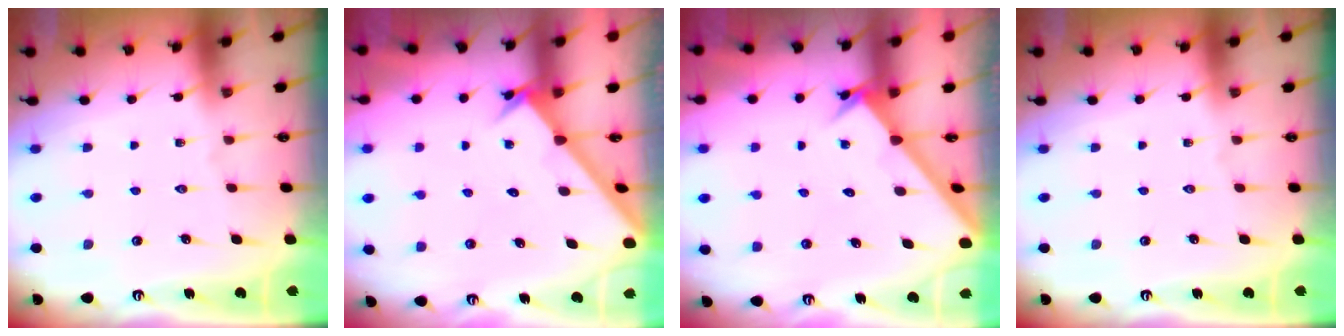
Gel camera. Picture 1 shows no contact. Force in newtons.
{"total": 2.1, "press": 2.1, "slide": 0.2}
{"total": 2.1, "press": 2.1, "slide": 0.2}
{"total": 0.0}